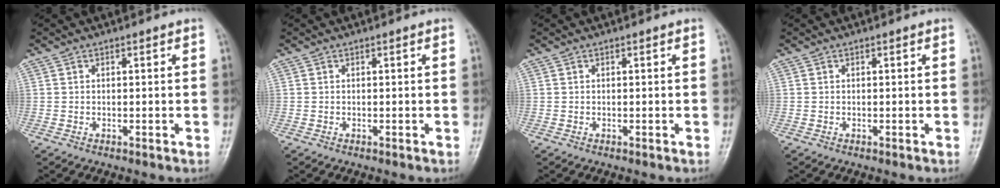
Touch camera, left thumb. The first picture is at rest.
{"total": 0.0}
{"total": 0.0}
{"total": 0.0}